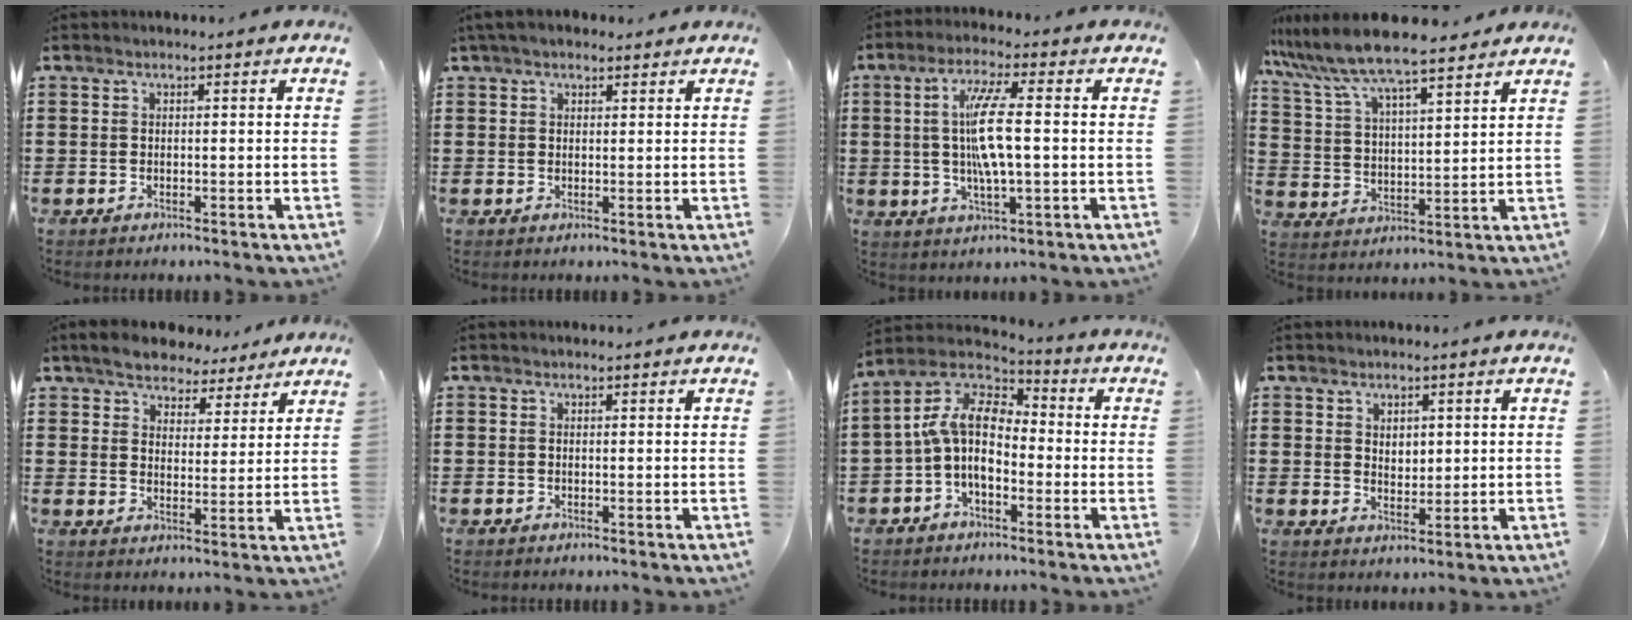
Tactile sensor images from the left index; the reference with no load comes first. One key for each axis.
{"total": 2.9, "fx": 2.2, "fy": 1.2, "fz": 1.4, "tx": -0.034, "ty": 0.005, "tz": 0.042}
{"total": 8.4, "fx": 0.5, "fy": 1.8, "fz": 8.2, "tx": -0.165, "ty": 0.002, "tz": 0.000}
{"total": 8.4, "fx": 7.5, "fy": 0.5, "fz": 3.8, "tx": -0.104, "ty": -0.035, "tz": 0.130}
{"total": 5.6, "fx": 5.3, "fy": 1.6, "fz": 0.6, "tx": -0.037, "ty": -0.015, "tz": 0.098}
{"total": 0.0}
{"total": 8.7, "fx": -1.3, "fy": 5.1, "fz": 6.9, "tx": -0.175, "ty": -0.011, "tz": -0.039}
{"total": 2.3, "fx": 1.5, "fy": 1.5, "fz": 0.9, "tx": -0.014, "ty": 0.004, "tz": 0.026}